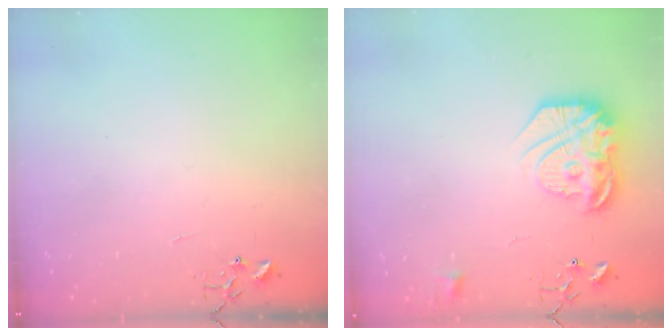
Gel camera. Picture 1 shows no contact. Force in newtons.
{"total": 18.4, "press": 18.3, "slide": 1.7}